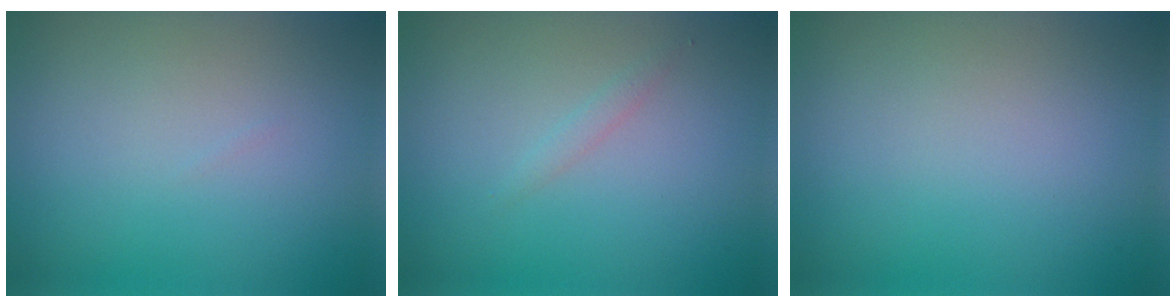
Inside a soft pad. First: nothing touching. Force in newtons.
{"total": 0.7, "press": 0.7, "slide": 0.1}
{"total": 0.0}